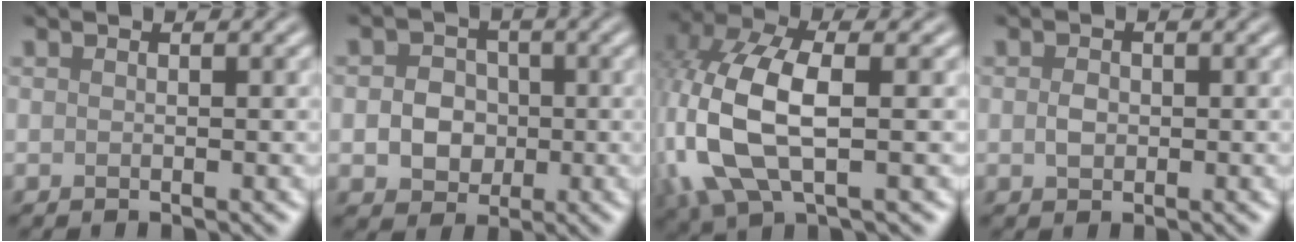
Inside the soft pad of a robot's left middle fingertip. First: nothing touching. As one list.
[{"total": 4.0, "force": [-0.4, 3.4, 2.0], "torque": [-0.020, -0.002, -0.014]}, {"total": 8.7, "force": [-1.3, 4.1, 7.5], "torque": [-0.181, 0.011, -0.035]}, {"total": 1.5, "force": [0.0, 1.1, 0.9], "torque": [-0.019, 0.000, -0.003]}]